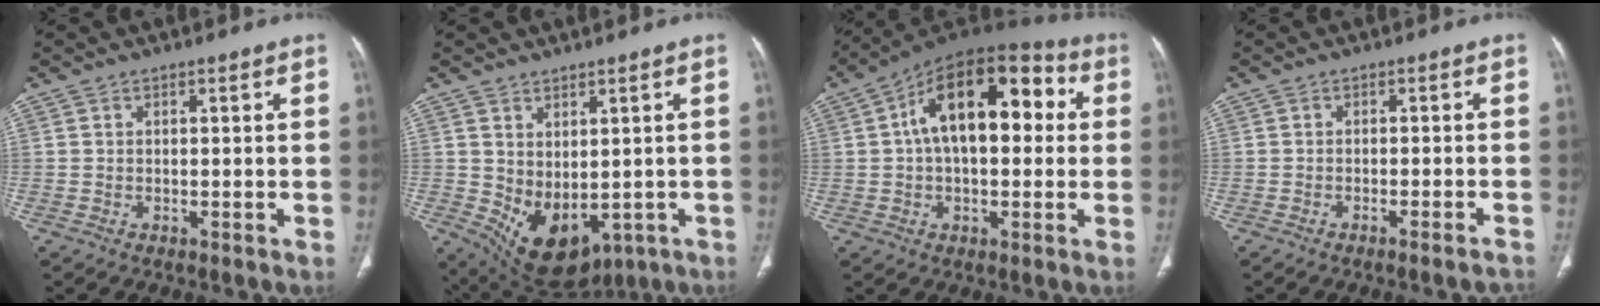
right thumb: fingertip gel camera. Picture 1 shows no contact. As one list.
[{"total": 11.3, "force": [-1.7, 7.1, 8.5], "torque": [-0.120, -0.008, 0.010]}, {"total": 18.8, "force": [3.3, 10.2, 15.4], "torque": [-0.213, 0.042, 0.040]}, {"total": 4.1, "force": [-3.5, 0.2, 2.1], "torque": [-0.030, 0.010, -0.040]}]